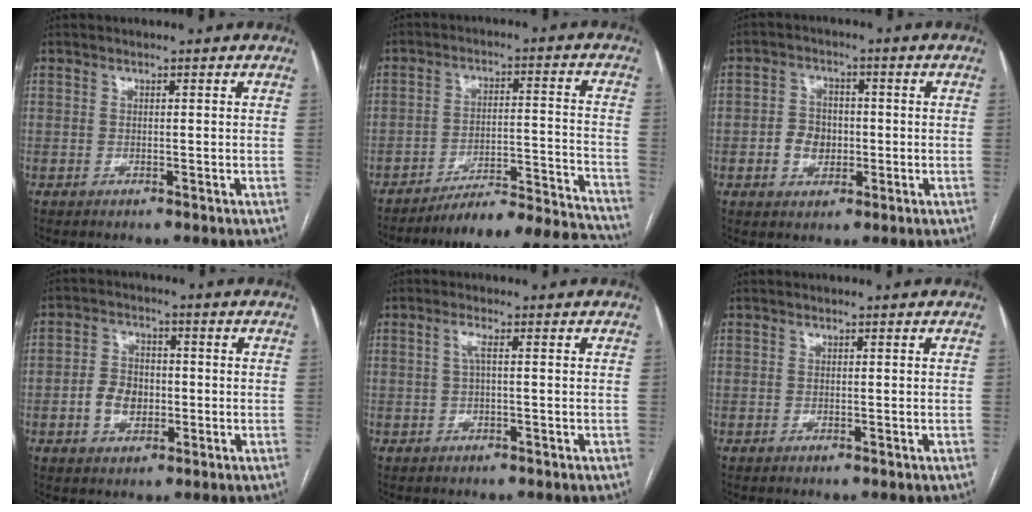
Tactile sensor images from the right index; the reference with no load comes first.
{"total": 18.8, "force": [-18.2, -0.4, 4.5], "torque": [-0.043, 0.015, -0.258]}
{"total": 4.9, "force": [-0.9, 3.9, 2.8], "torque": [-0.054, 0.013, -0.011]}
{"total": 6.3, "force": [-1.4, 4.5, 4.2], "torque": [-0.086, 0.014, -0.022]}
{"total": 1.5, "force": [0.2, 0.1, 1.5], "torque": [-0.035, 0.005, 0.003]}
{"total": 0.0}